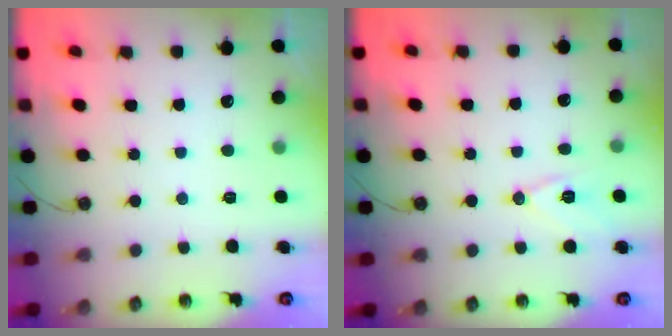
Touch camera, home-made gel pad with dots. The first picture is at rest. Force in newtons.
{"total": 9.5, "press": 8.8, "slide": 3.7}